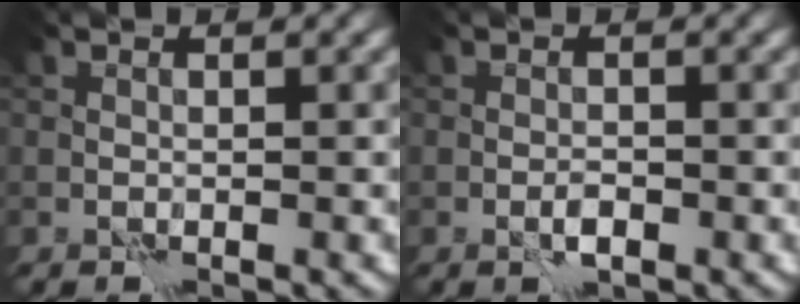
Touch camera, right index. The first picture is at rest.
{"total": 1.1, "force": [-0.4, 0.3, 1.0], "torque": [-0.018, 0.000, -0.007]}